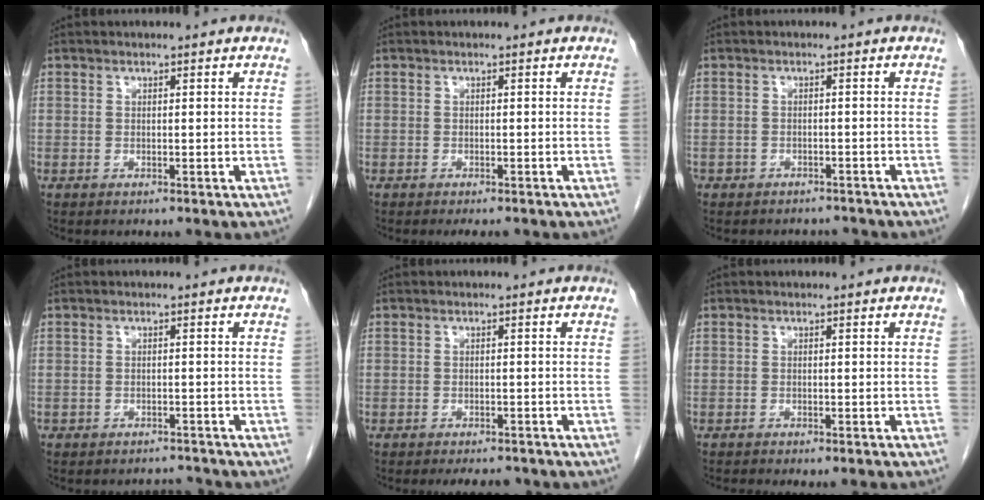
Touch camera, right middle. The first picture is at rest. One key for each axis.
{"total": 2.0, "fx": -1.6, "fy": 0.6, "fz": 1.0, "tx": -0.010, "ty": -0.004, "tz": -0.018}
{"total": 4.9, "fx": -4.3, "fy": 2.2, "fz": 0.5, "tx": -0.004, "ty": 0.011, "tz": -0.054}
{"total": 2.4, "fx": -2.3, "fy": 0.6, "fz": -0.5, "tx": 0.010, "ty": -0.003, "tz": -0.034}
{"total": 4.3, "fx": -3.8, "fy": 1.5, "fz": 1.5, "tx": -0.013, "ty": -0.004, "tz": -0.048}
{"total": 4.1, "fx": -3.6, "fy": 0.5, "fz": 1.9, "tx": -0.017, "ty": -0.007, "tz": -0.047}